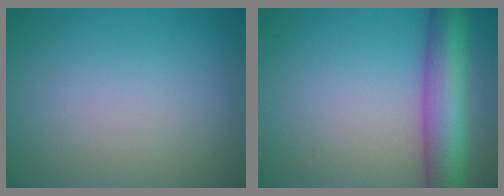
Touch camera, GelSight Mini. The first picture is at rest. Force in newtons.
{"total": 7.9, "press": 7.9, "slide": 0.2}